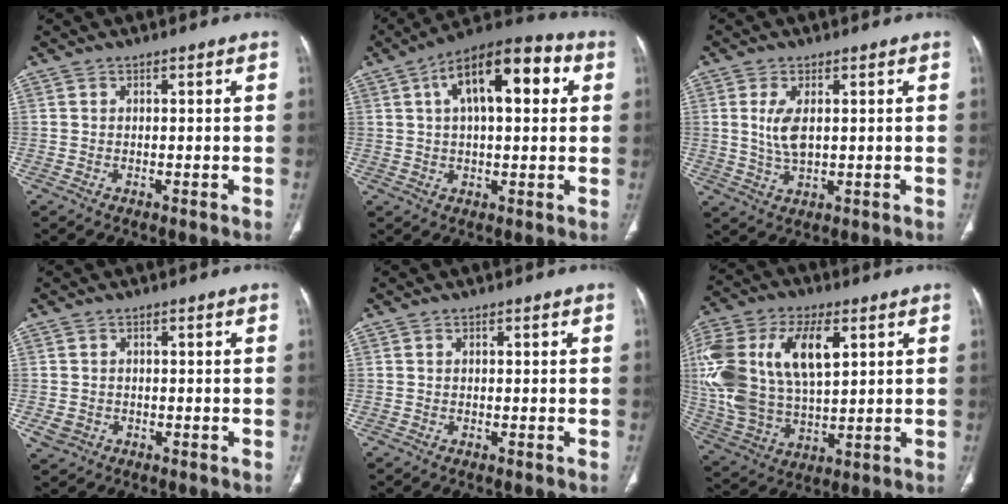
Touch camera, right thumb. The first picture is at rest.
{"total": 16.3, "force": [4.9, 7.2, 13.8], "torque": [-0.192, 0.025, 0.067]}
{"total": 5.4, "force": [1.0, 2.5, 4.7], "torque": [-0.102, -0.008, 0.026]}
{"total": 2.6, "force": [-0.8, 2.3, 0.9], "torque": [-0.016, 0.003, -0.007]}
{"total": 0.0}
{"total": 25.5, "force": [6.7, 14.1, 20.2], "torque": [-0.445, 0.004, 0.129]}